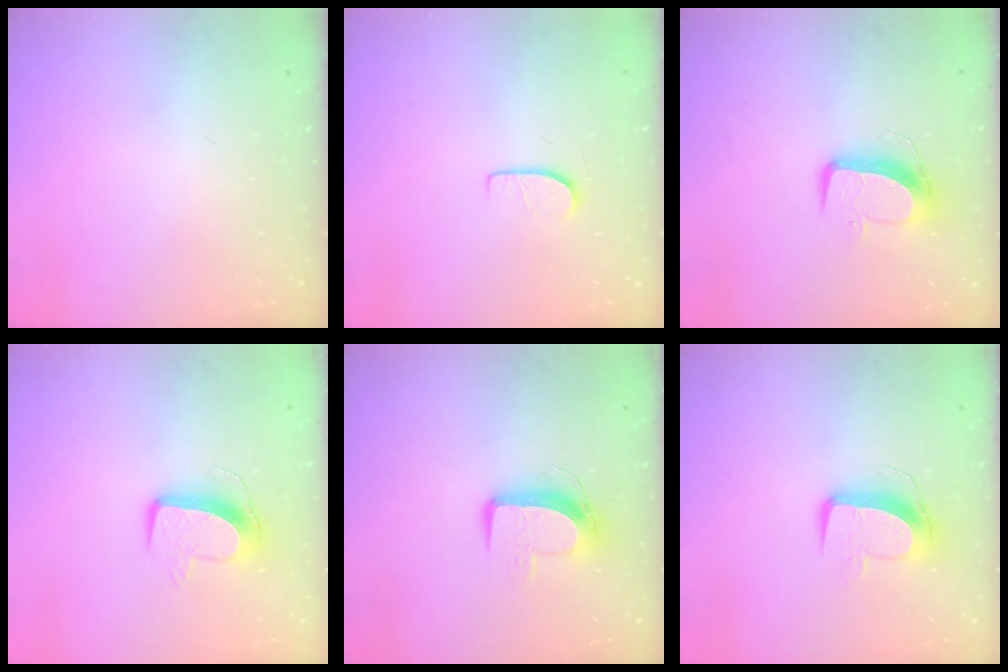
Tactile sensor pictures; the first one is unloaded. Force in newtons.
{"total": 6.3, "press": 6.3, "slide": 0.7}
{"total": 9.9, "press": 9.8, "slide": 1.0}
{"total": 10.4, "press": 10.3, "slide": 0.8}
{"total": 9.7, "press": 9.7, "slide": 0.6}
{"total": 9.8, "press": 9.7, "slide": 0.7}